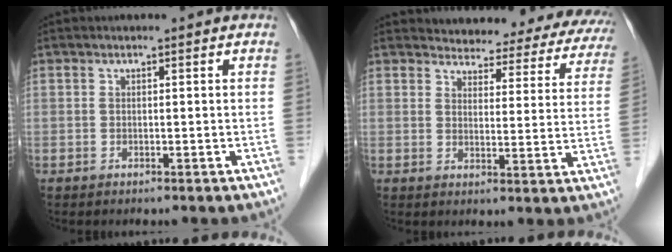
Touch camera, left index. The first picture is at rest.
{"total": 19.1, "force": [17.6, 5.5, 4.9], "torque": [-0.032, -0.038, 0.176]}